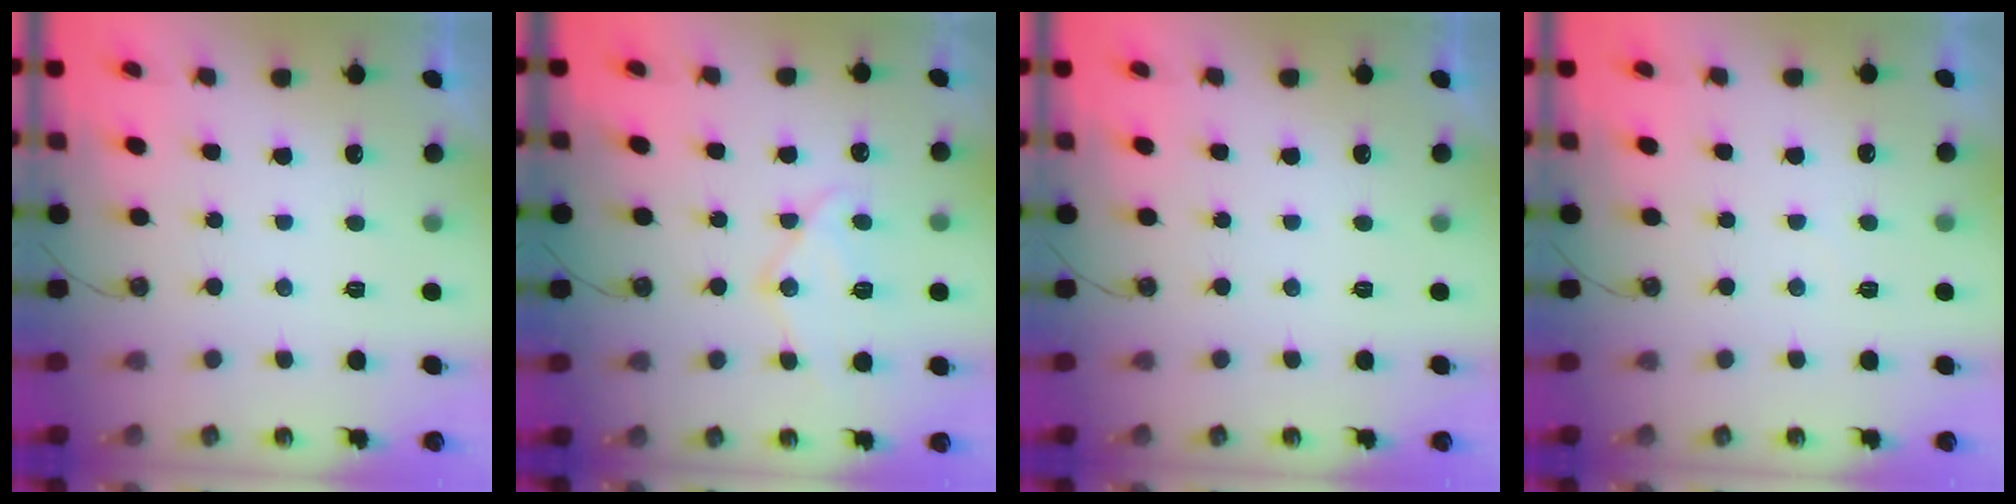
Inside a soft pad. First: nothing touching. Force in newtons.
{"total": 13.9, "press": 13.8, "slide": 1.4}
{"total": 0.0}
{"total": 2.9, "press": 2.9, "slide": 0.5}